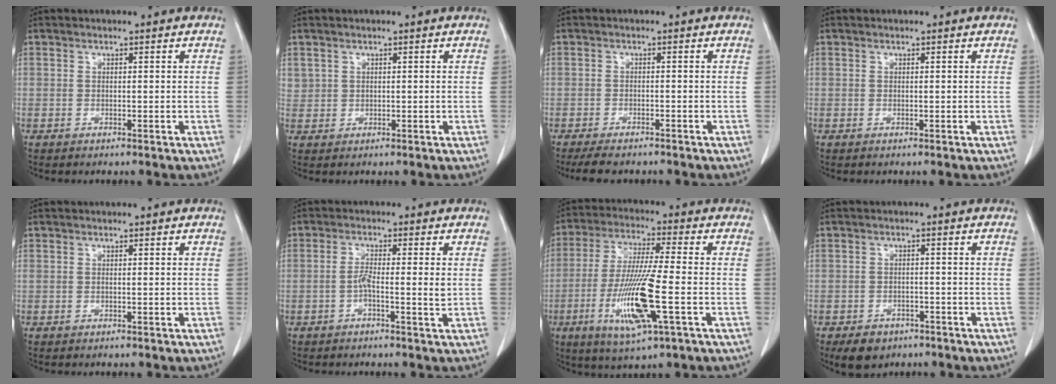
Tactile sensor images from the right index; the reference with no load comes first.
{"total": 1.8, "force": [0.8, 1.6, 0.3], "torque": [0.004, 0.012, 0.017]}
{"total": 5.6, "force": [-4.8, 1.5, 2.4], "torque": [-0.031, -0.008, -0.068]}
{"total": 0.0}
{"total": 0.0}
{"total": 3.5, "force": [-0.5, 0.1, 3.4], "torque": [-0.062, 0.004, -0.010]}
{"total": 13.7, "force": [-4.1, 0.7, 13.0], "torque": [-0.266, -0.020, -0.076]}
{"total": 4.6, "force": [-3.1, 3.0, 1.6], "torque": [-0.023, 0.002, -0.041]}